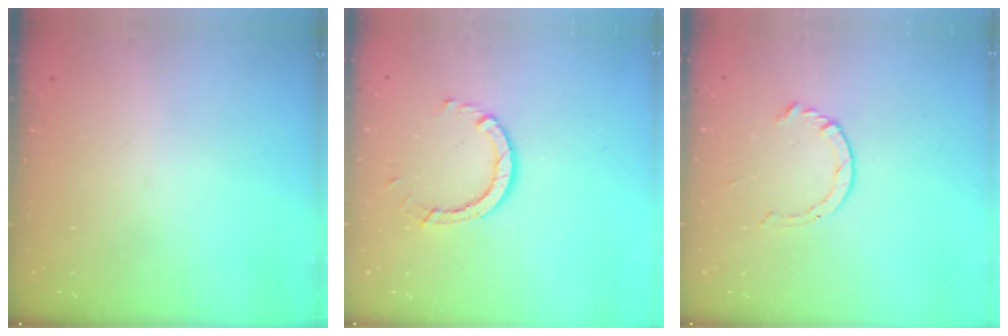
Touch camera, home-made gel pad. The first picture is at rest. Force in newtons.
{"total": 5.1, "press": 5.1, "slide": 0.3}
{"total": 3.5, "press": 3.5, "slide": 0.4}